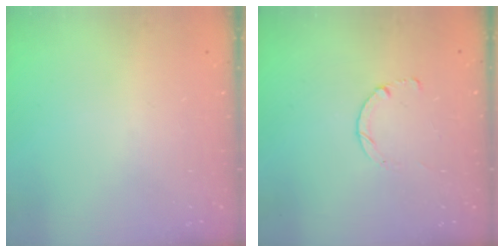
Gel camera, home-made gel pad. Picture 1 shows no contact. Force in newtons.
{"total": 0.0}